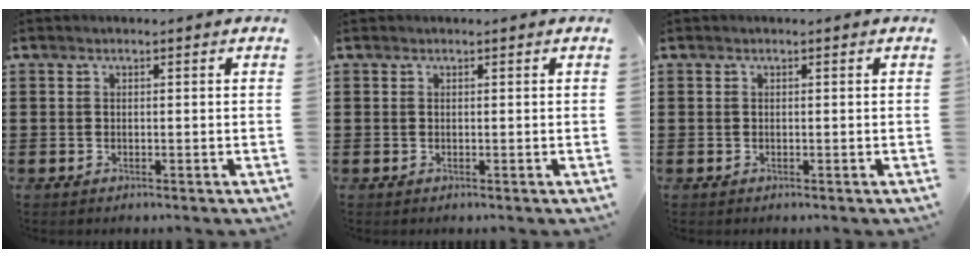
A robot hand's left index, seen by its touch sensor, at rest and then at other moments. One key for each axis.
{"total": 0.0}
{"total": 0.0}